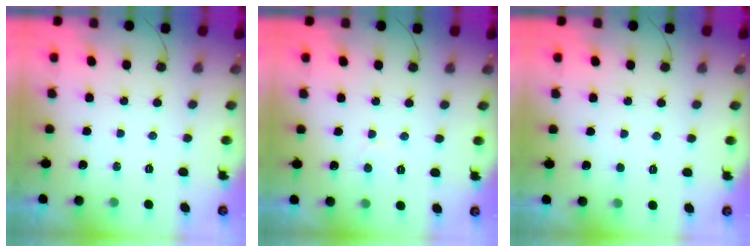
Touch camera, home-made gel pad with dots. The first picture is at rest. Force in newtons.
{"total": 3.0, "press": 3.0, "slide": 0.2}
{"total": 3.2, "press": 3.2, "slide": 0.3}